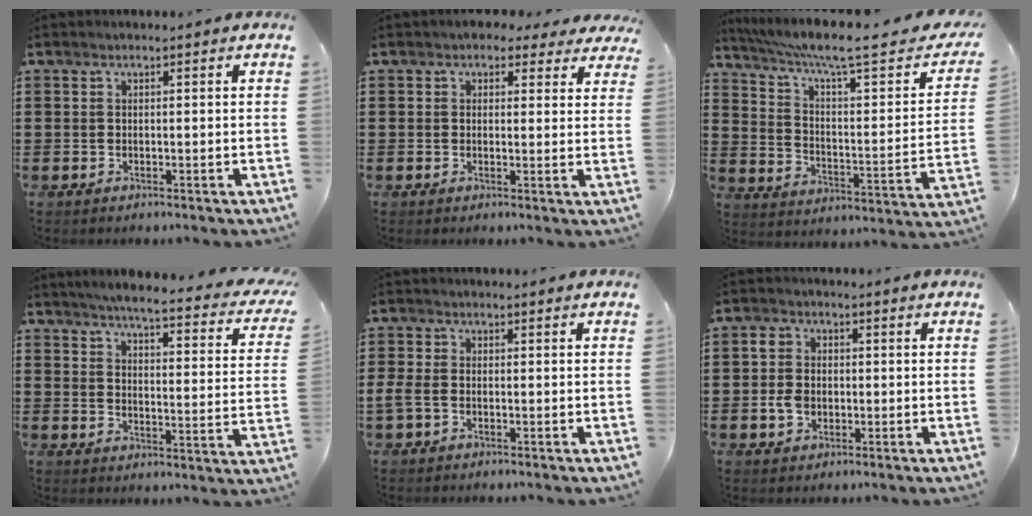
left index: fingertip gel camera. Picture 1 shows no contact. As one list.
[{"total": 2.7, "force": [1.9, 1.7, 0.9], "torque": [-0.020, 0.005, 0.032]}, {"total": 8.4, "force": [5.9, 0.8, 5.9], "torque": [-0.129, -0.038, 0.090]}, {"total": 4.9, "force": [4.2, -0.4, 2.5], "torque": [-0.061, -0.035, 0.063]}, {"total": 2.2, "force": [-1.0, 1.2, 1.6], "torque": [-0.052, -0.007, -0.024]}, {"total": 4.2, "force": [-0.7, 3.4, 2.4], "torque": [-0.063, 0.004, -0.018]}]